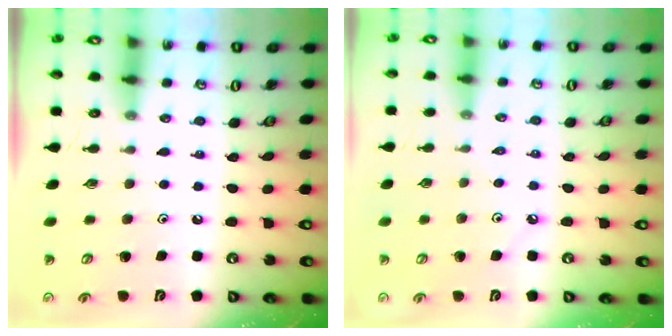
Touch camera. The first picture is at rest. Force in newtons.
{"total": 1.7, "press": 1.7, "slide": 0.3}